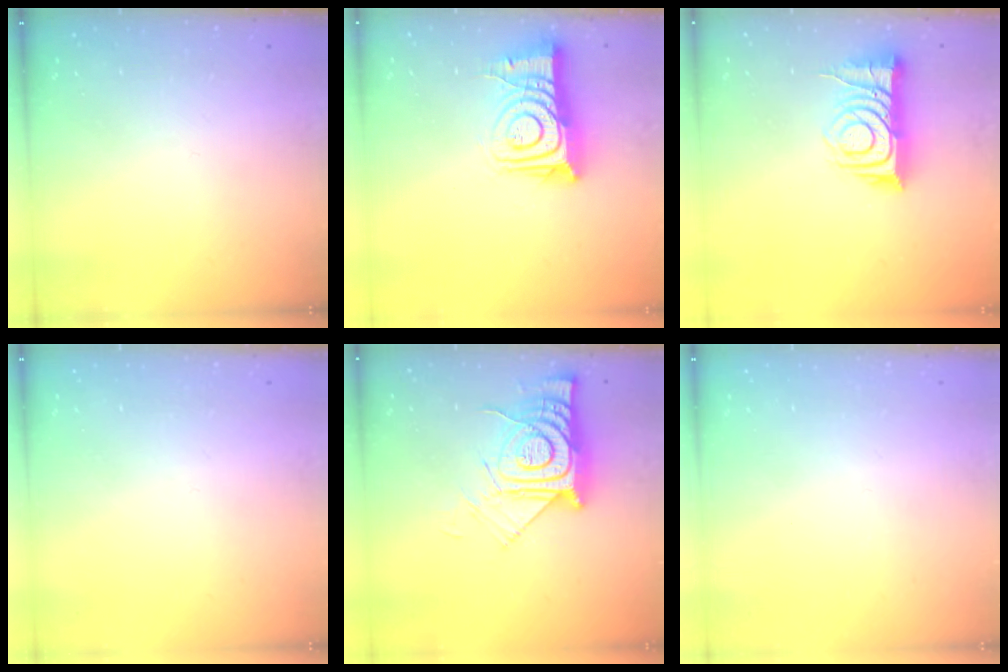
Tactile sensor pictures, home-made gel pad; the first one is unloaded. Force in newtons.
{"total": 14.8, "press": 14.7, "slide": 1.6}
{"total": 11.3, "press": 11.2, "slide": 1.4}
{"total": 1.5, "press": 1.5, "slide": 0.1}
{"total": 14.2, "press": 14.2, "slide": 1.1}
{"total": 1.5, "press": 1.5, "slide": 0.1}